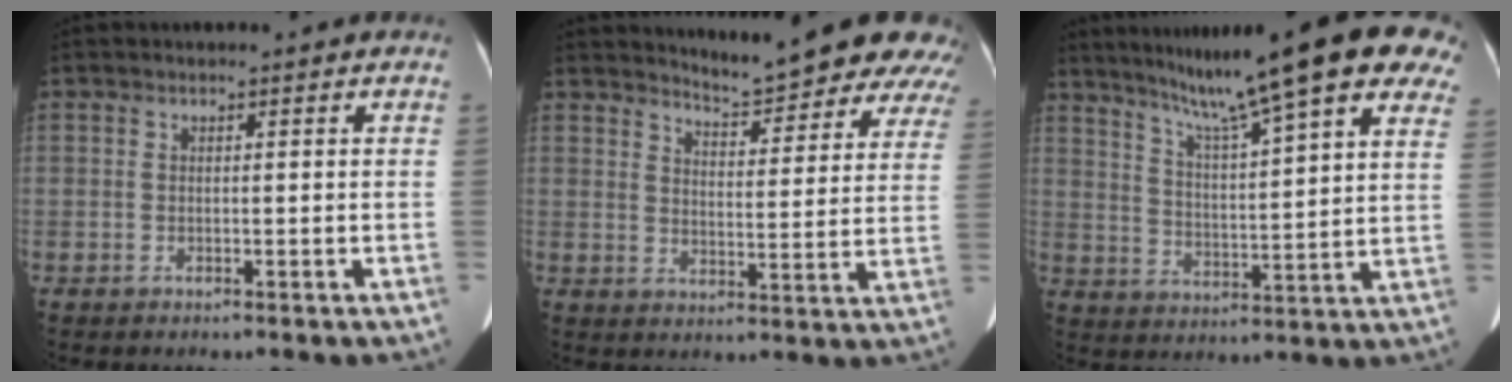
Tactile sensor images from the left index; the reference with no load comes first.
{"total": 14.1, "force": [13.4, 1.9, 3.7], "torque": [-0.030, -0.042, 0.151]}
{"total": 23.6, "force": [17.1, 1.9, 16.1], "torque": [-0.250, 0.018, 0.234]}